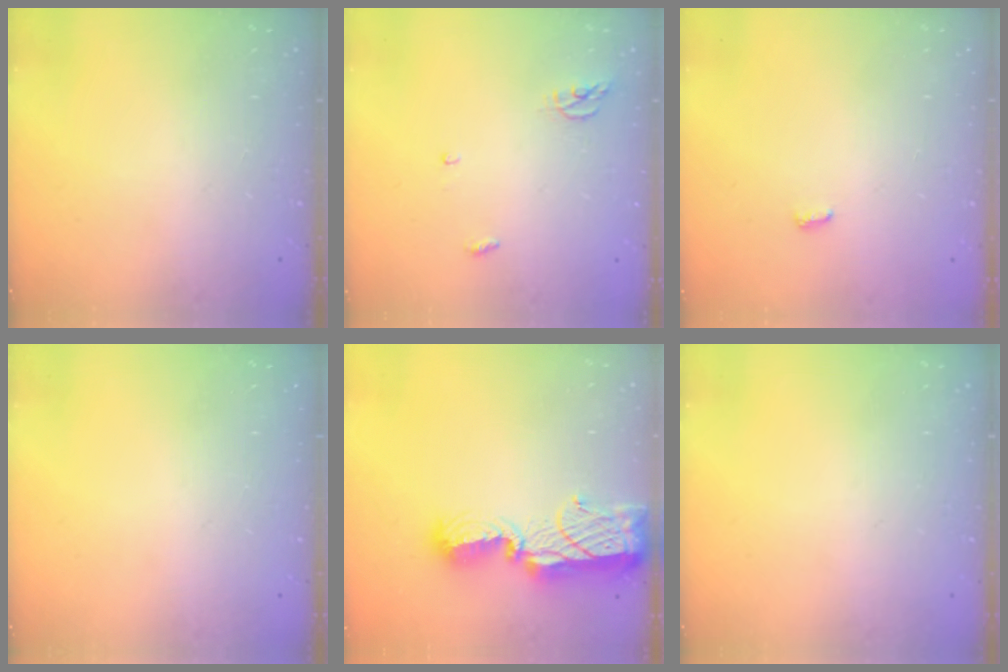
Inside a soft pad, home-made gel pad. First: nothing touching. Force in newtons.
{"total": 3.5, "press": 3.5, "slide": 0.2}
{"total": 2.8, "press": 2.8, "slide": 0.5}
{"total": 0.0}
{"total": 14.1, "press": 14.1, "slide": 0.7}
{"total": 0.0}